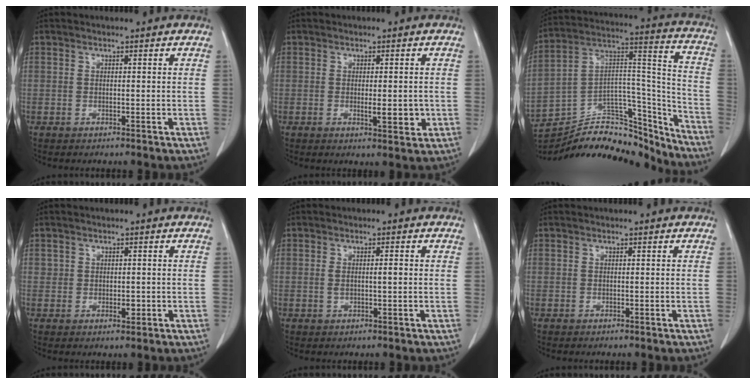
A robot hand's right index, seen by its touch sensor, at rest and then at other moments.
{"total": 3.3, "force": [-0.5, 0.9, 3.1], "torque": [-0.045, -0.005, -0.004]}
{"total": 28.5, "force": [-25.6, 8.3, 9.5], "torque": [-0.156, 0.035, -0.388]}
{"total": 1.7, "force": [-0.1, 1.3, 1.0], "torque": [-0.013, -0.001, 0.001]}
{"total": 2.1, "force": [0.1, 0.5, 2.1], "torque": [-0.041, 0.004, 0.005]}
{"total": 0.0}